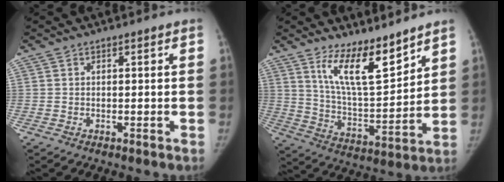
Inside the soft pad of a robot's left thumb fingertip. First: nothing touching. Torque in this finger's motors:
{"motor_torque": [0.12, 0.10, 0.25, 0.06, 0.31]}